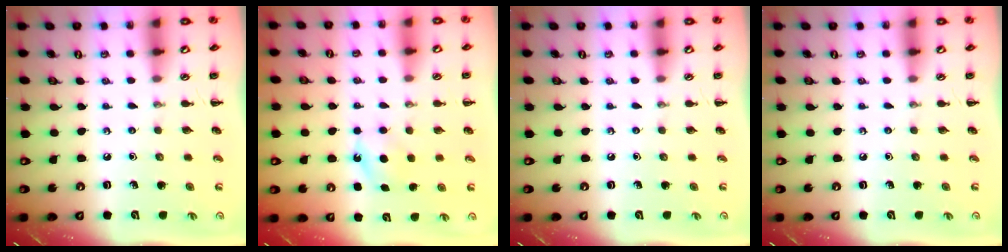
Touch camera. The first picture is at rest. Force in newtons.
{"total": 5.3, "press": 5.0, "slide": 1.5}
{"total": 0.0}
{"total": 0.0}